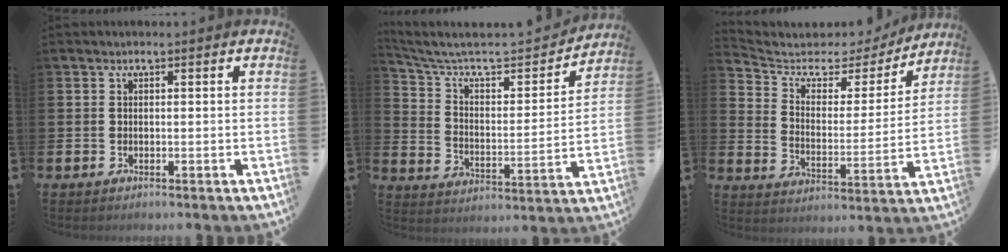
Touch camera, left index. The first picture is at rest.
{"total": 6.8, "force": [5.5, 2.2, 3.2], "torque": [-0.096, -0.040, 0.088]}
{"total": 5.6, "force": [4.7, 2.8, 1.5], "torque": [-0.065, -0.035, 0.074]}